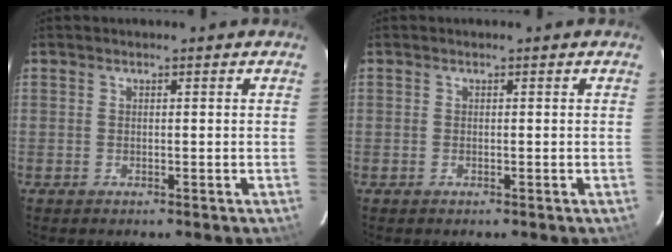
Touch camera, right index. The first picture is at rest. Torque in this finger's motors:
{"motor_torque": [0.14, 0.10, 0.05, 0.01]}